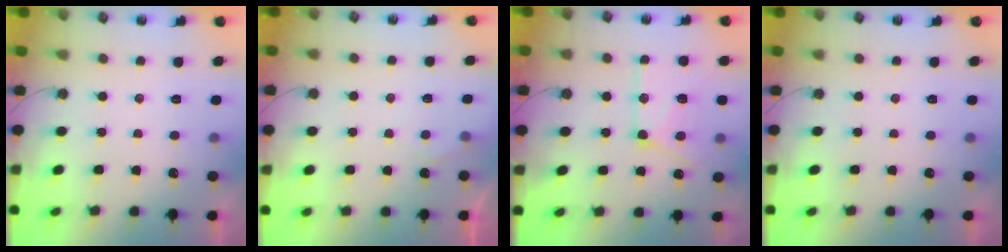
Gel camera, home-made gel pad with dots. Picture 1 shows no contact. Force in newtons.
{"total": 2.9, "press": 2.9, "slide": 0.4}
{"total": 15.1, "press": 15.0, "slide": 1.4}
{"total": 0.0}